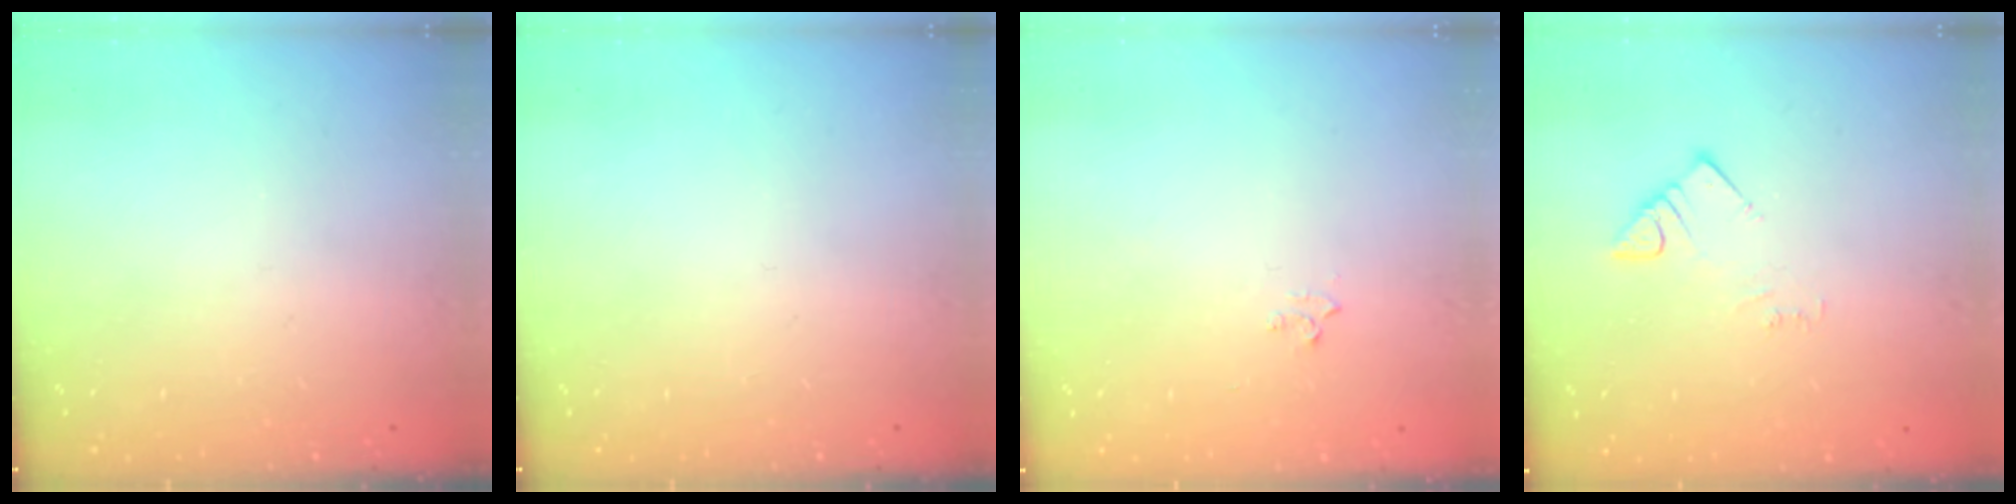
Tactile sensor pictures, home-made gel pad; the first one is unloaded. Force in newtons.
{"total": 0.0}
{"total": 2.9, "press": 2.8, "slide": 0.4}
{"total": 2.8, "press": 2.8, "slide": 0.2}